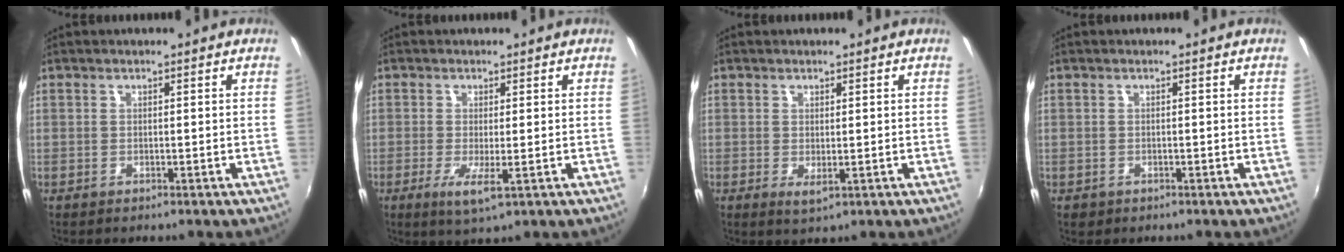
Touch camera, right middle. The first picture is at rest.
{"total": 4.2, "force": [-1.2, 0.4, 4.0], "torque": [-0.084, -0.016, -0.024]}
{"total": 1.8, "force": [0.0, 0.7, 1.7], "torque": [-0.029, -0.008, 0.001]}
{"total": 1.3, "force": [-0.6, 1.1, 0.5], "torque": [-0.011, -0.005, -0.010]}